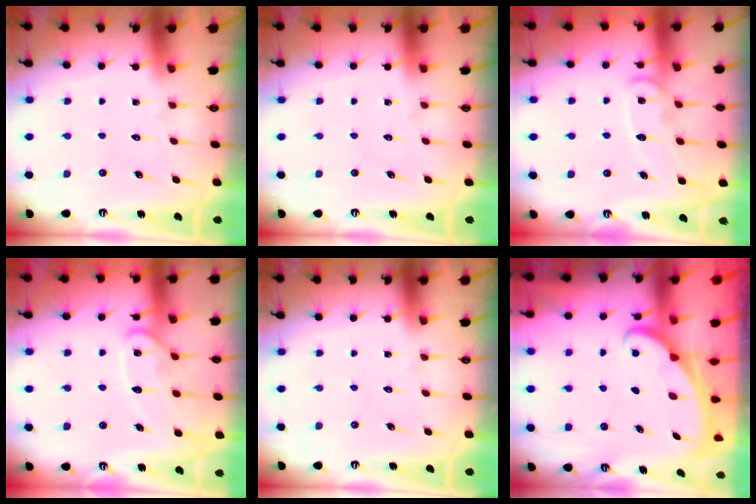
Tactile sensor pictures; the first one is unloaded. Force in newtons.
{"total": 0.0}
{"total": 10.7, "press": 10.6, "slide": 1.0}
{"total": 12.8, "press": 12.8, "slide": 1.1}
{"total": 0.0}
{"total": 2.5, "press": 2.5, "slide": 0.4}